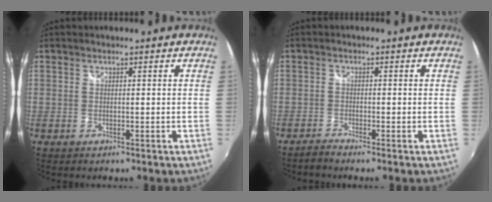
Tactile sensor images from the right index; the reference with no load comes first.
{"total": 1.6, "force": [-1.5, -0.2, 0.5], "torque": [-0.019, -0.005, -0.034]}